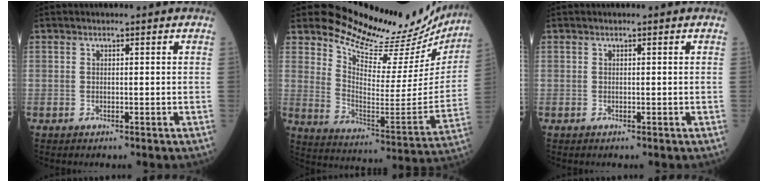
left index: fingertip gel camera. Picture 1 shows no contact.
{"total": 22.9, "force": [20.9, 6.1, 7.0], "torque": [-0.095, -0.086, 0.267]}
{"total": 0.0}